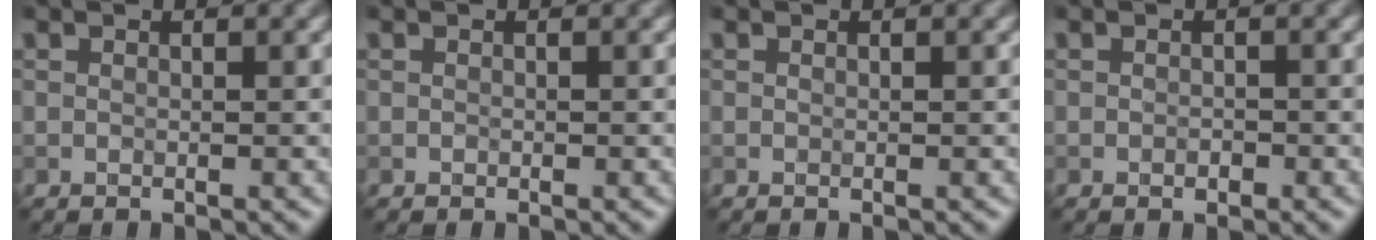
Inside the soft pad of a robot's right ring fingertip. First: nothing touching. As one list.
[{"total": 0.0}, {"total": 0.0}, {"total": 0.7, "force": [-0.3, 0.5, 0.4], "torque": [-0.007, -0.001, -0.006]}]